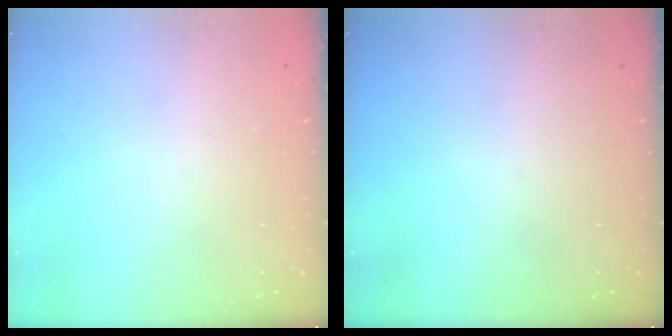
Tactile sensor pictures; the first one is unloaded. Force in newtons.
{"total": 0.0}